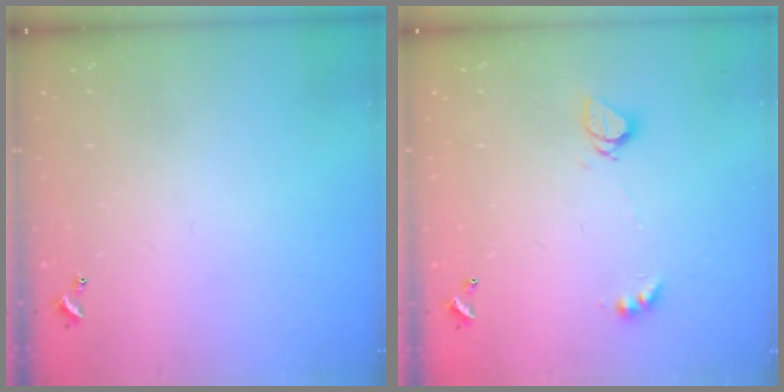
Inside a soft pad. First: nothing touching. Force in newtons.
{"total": 4.9, "press": 4.9, "slide": 0.2}